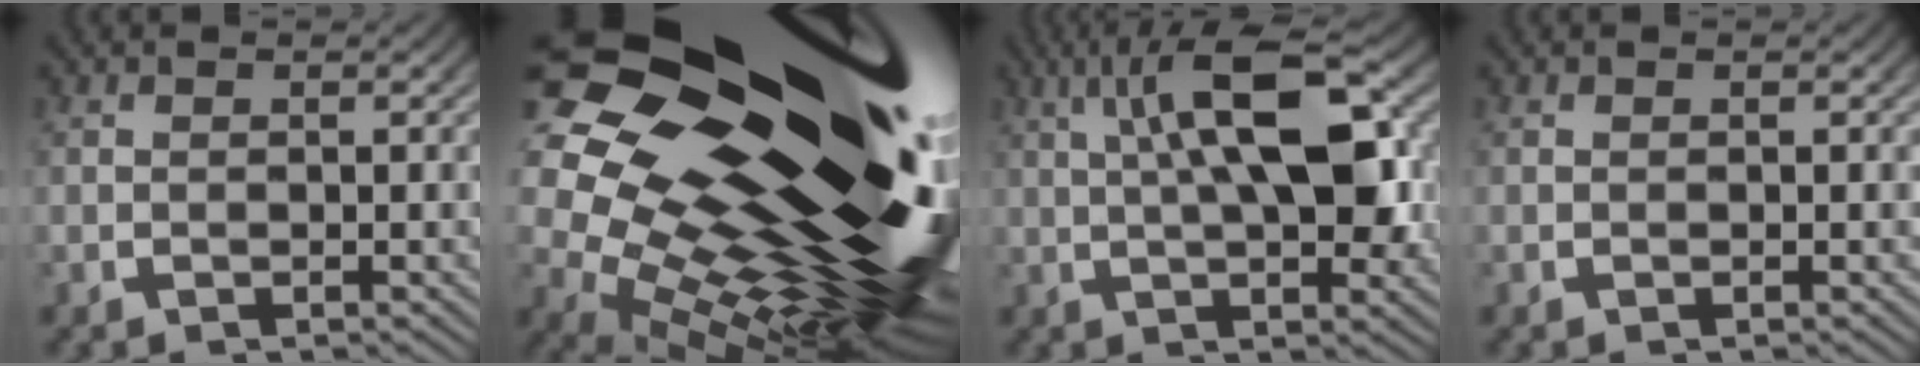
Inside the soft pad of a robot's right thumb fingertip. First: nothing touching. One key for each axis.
{"total": 42.6, "fx": -1.4, "fy": 26.2, "fz": 33.5, "tx": -0.510, "ty": -0.093, "tz": 0.016}
{"total": 10.3, "fx": 2.2, "fy": 4.2, "fz": 9.1, "tx": -0.133, "ty": 0.000, "tz": 0.034}
{"total": 0.0}